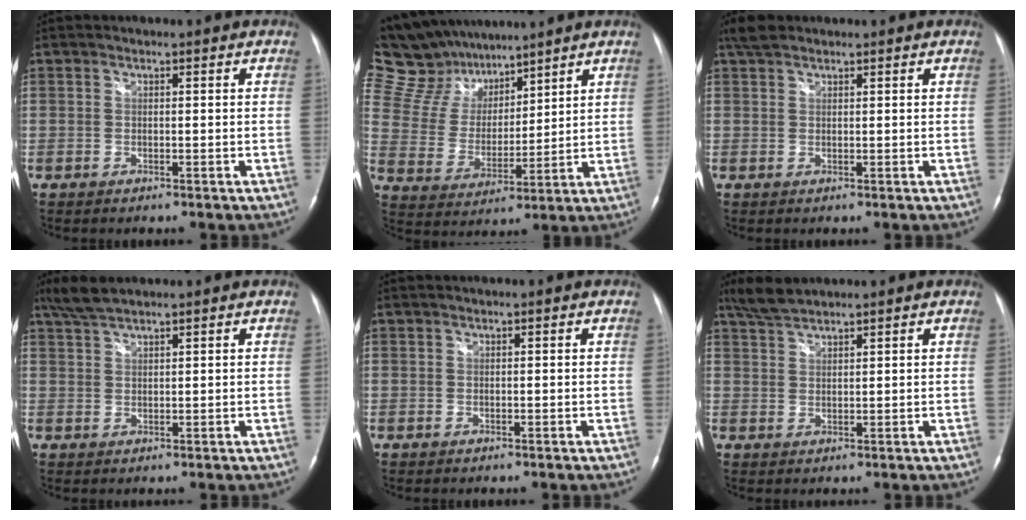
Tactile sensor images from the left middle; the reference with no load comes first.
{"total": 15.1, "force": [13.1, 6.2, 4.2], "torque": [-0.089, 0.032, 0.250]}
{"total": 2.6, "force": [2.1, 1.1, 1.1], "torque": [-0.025, 0.016, 0.040]}
{"total": 3.8, "force": [3.3, 0.3, 1.9], "torque": [-0.048, 0.011, 0.070]}
{"total": 0.0}
{"total": 3.7, "force": [3.5, 0.2, 1.3], "torque": [-0.036, 0.011, 0.074]}